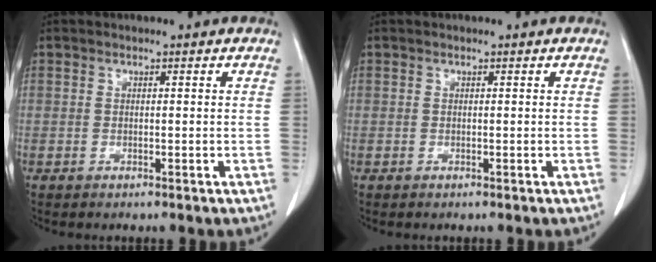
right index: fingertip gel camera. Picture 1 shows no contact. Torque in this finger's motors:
{"motor_torque": [0.00, 0.01, 0.00, 0.00]}